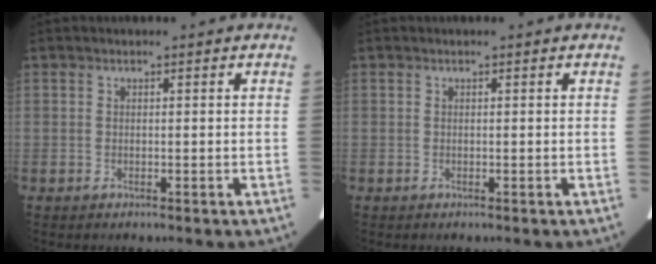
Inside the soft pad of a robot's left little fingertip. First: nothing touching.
{"total": 0.0}